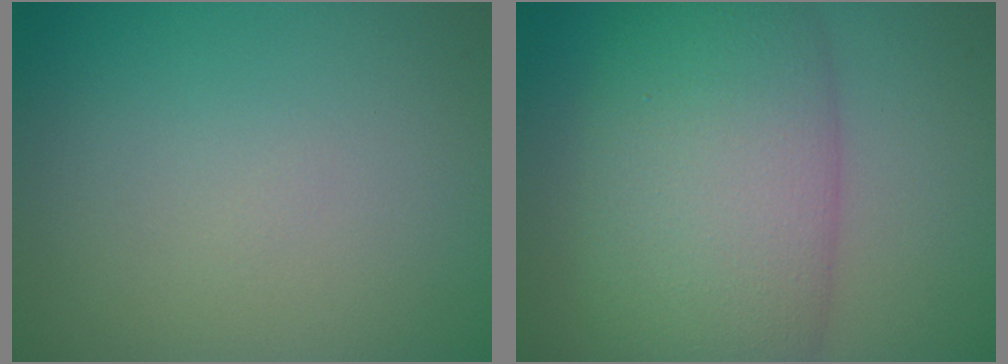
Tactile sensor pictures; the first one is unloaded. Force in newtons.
{"total": 11.2, "press": 11.2, "slide": 0.4}